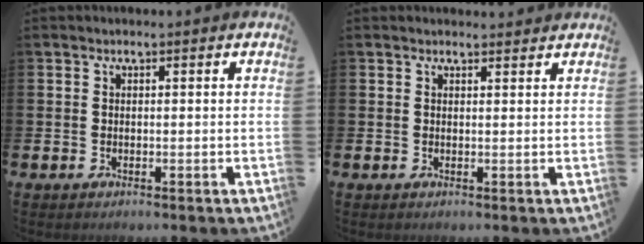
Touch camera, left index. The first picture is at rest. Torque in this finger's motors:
{"motor_torque": [0.60, -0.76, 0.10, 0.00]}